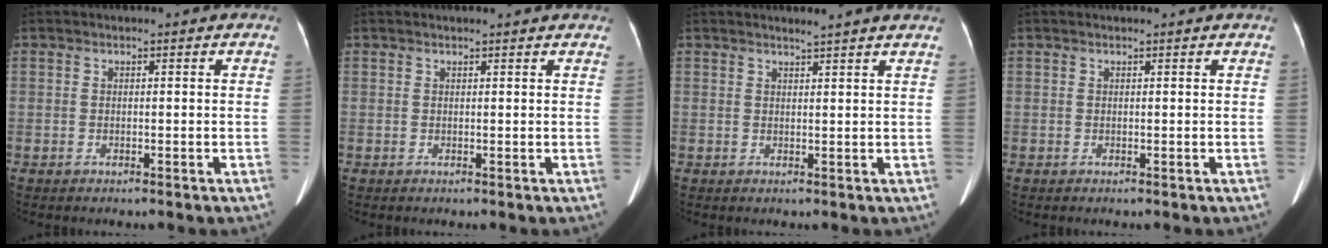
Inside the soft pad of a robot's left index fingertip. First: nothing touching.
{"total": 2.7, "force": [2.6, 0.0, 0.7], "torque": [-0.014, 0.010, 0.024]}
{"total": 3.0, "force": [2.7, -0.7, 1.1], "torque": [-0.020, 0.000, 0.033]}
{"total": 0.5, "force": [0.5, 0.0, 0.1], "torque": [-0.005, 0.000, 0.005]}